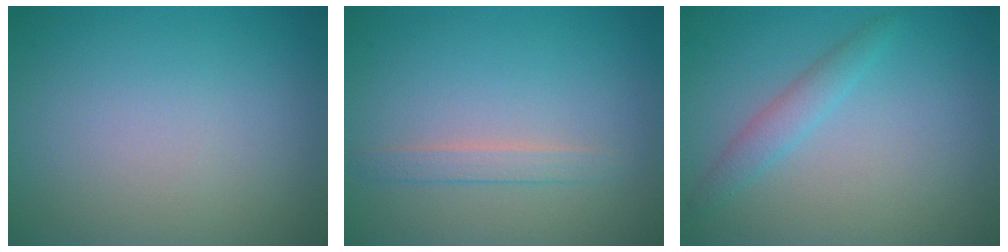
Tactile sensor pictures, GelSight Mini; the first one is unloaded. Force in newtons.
{"total": 1.5, "press": 1.5, "slide": 0.1}
{"total": 1.9, "press": 1.9, "slide": 0.1}